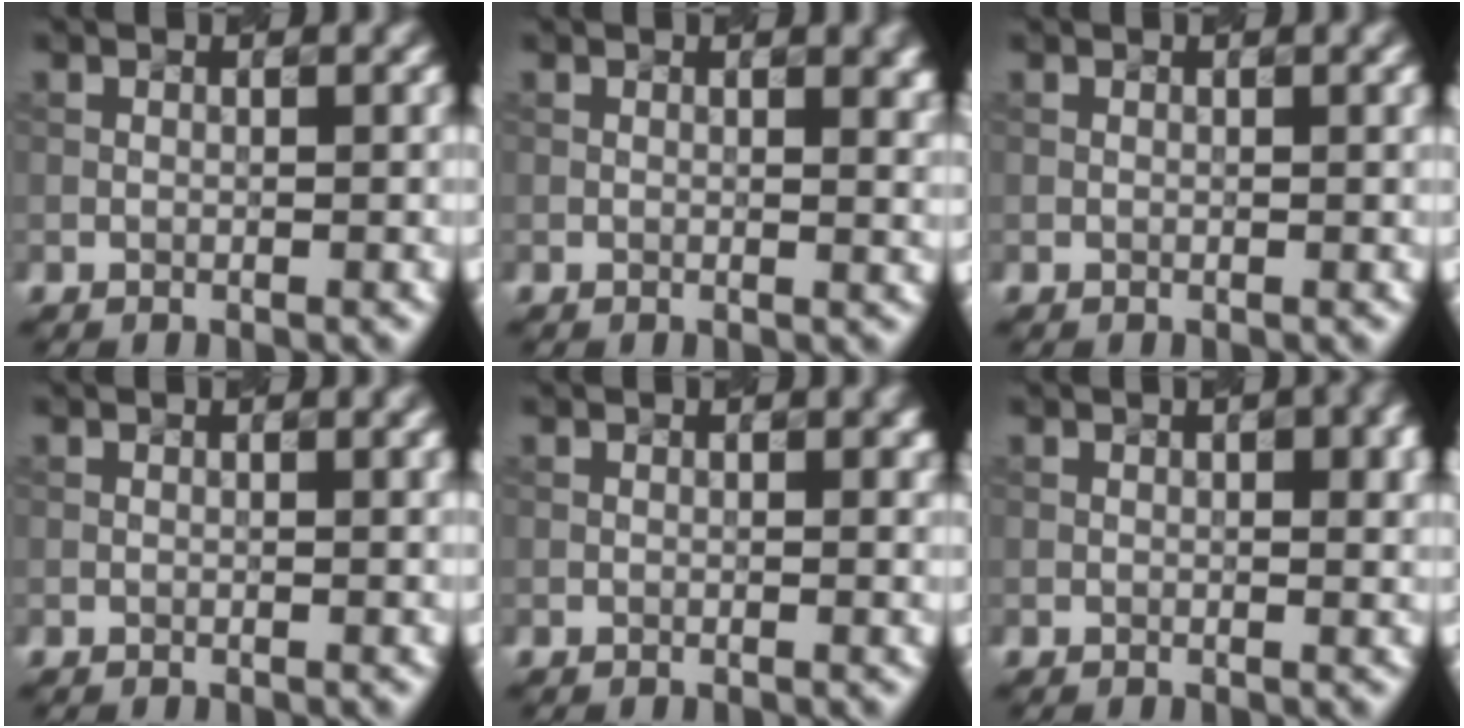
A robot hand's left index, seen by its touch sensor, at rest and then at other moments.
{"total": 3.5, "force": [1.5, 1.7, 2.7], "torque": [-0.016, 0.011, 0.016]}
{"total": 0.6, "force": [0.2, 0.2, 0.5], "torque": [-0.007, 0.002, 0.001]}
{"total": 1.0, "force": [0.3, 0.3, 0.9], "torque": [-0.011, 0.003, 0.002]}
{"total": 0.8, "force": [0.2, 0.2, 0.7], "torque": [-0.006, 0.002, 0.005]}
{"total": 3.6, "force": [1.0, 1.2, 3.2], "torque": [-0.031, 0.010, 0.016]}